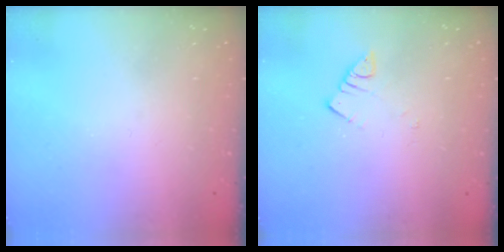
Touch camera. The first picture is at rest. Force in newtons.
{"total": 3.1, "press": 3.1, "slide": 0.5}